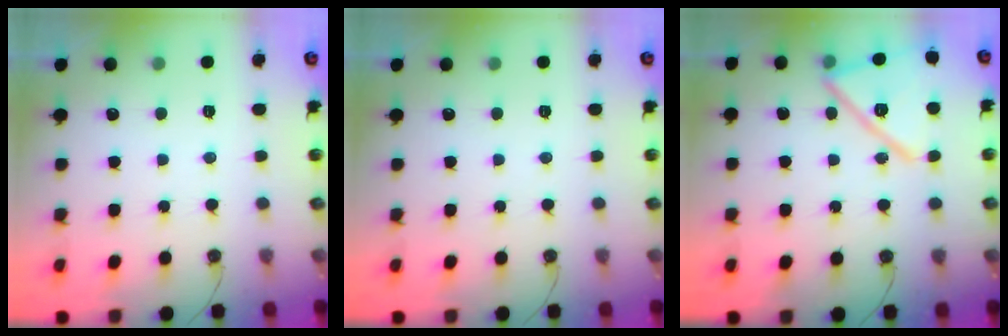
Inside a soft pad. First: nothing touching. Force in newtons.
{"total": 0.0}
{"total": 17.0, "press": 17.0, "slide": 0.5}